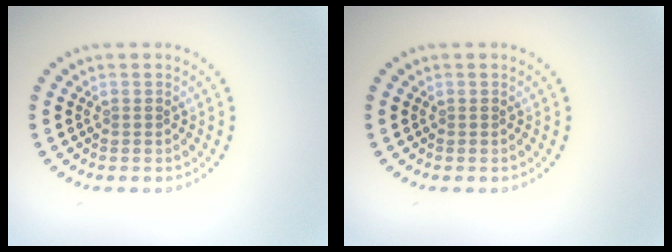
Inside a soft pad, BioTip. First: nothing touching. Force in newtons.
{"total": 0.0}